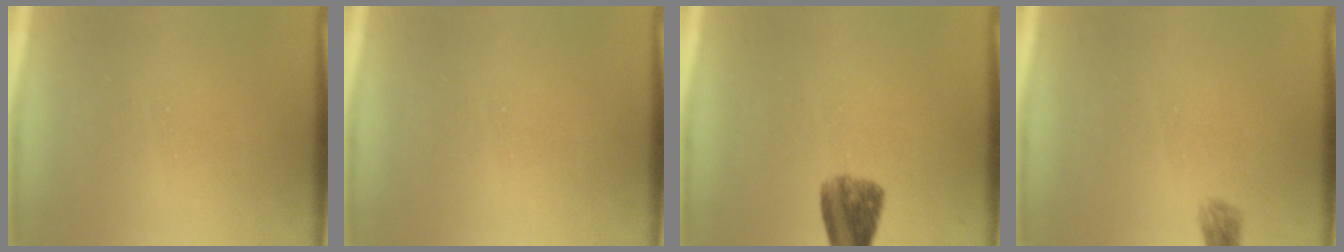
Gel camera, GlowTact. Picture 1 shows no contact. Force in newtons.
{"total": 0.0}
{"total": 5.6}
{"total": 1.7}